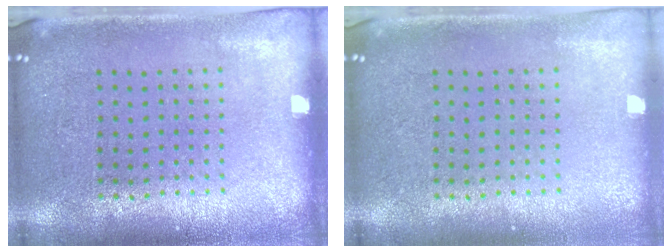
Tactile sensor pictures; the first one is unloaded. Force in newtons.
{"total": 0.0}